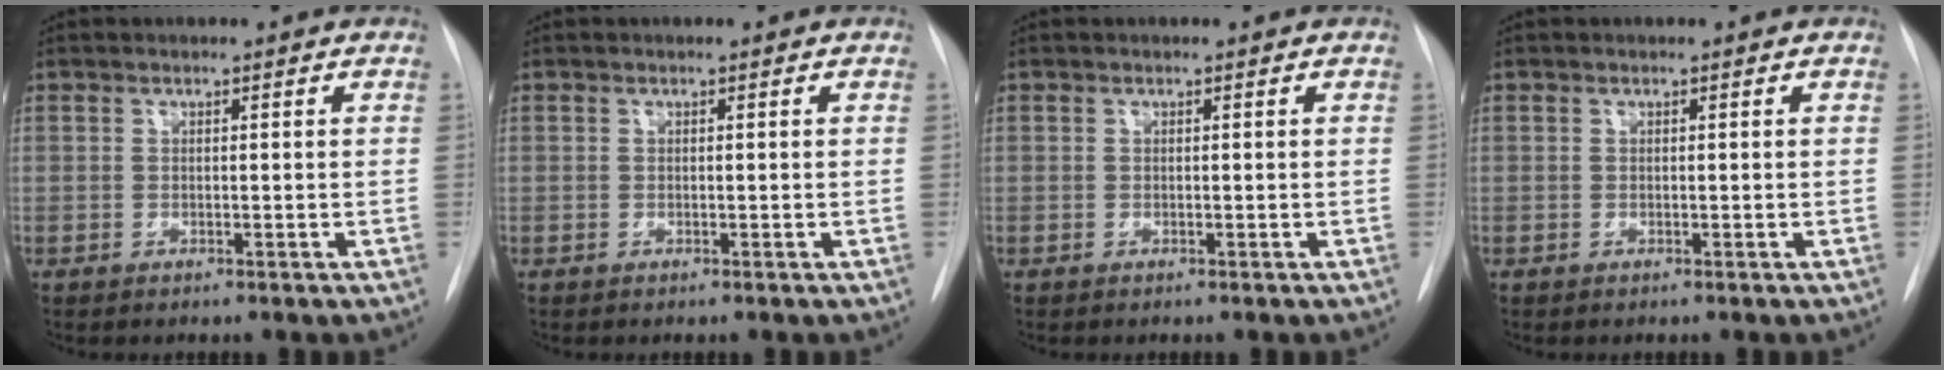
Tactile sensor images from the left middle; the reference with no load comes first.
{"total": 0.0}
{"total": 0.0}
{"total": 0.0}